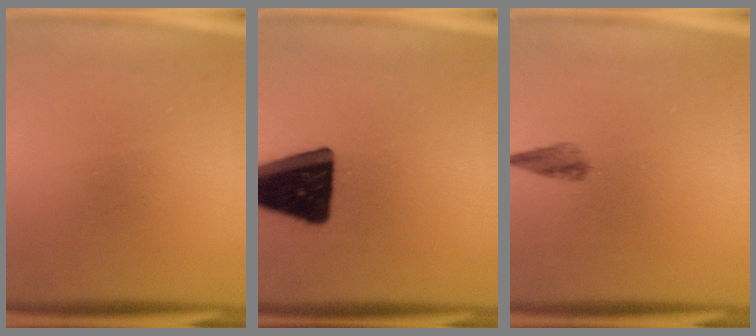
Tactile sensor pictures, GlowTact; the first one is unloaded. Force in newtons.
{"total": 18.7}
{"total": 2.0}